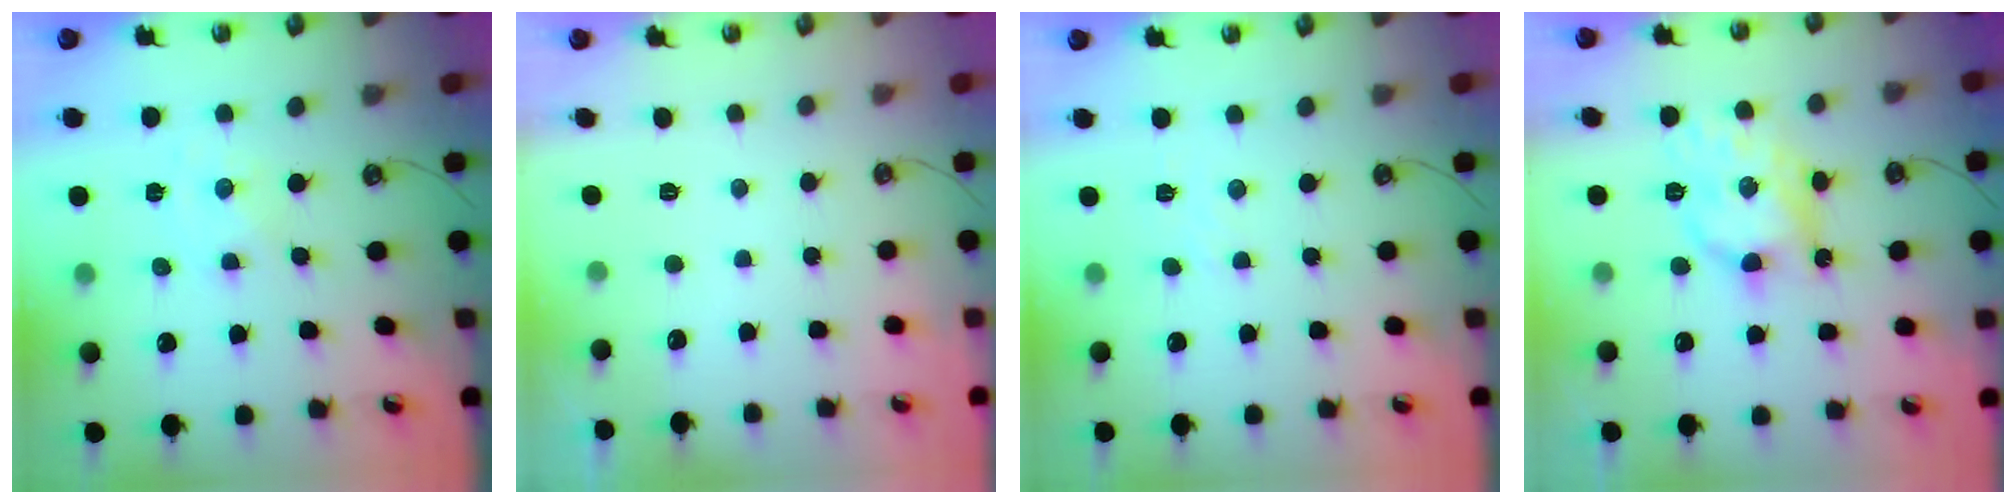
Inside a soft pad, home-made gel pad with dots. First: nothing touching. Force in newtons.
{"total": 0.0}
{"total": 2.4, "press": 2.4, "slide": 0.4}
{"total": 13.3, "press": 13.3, "slide": 0.7}